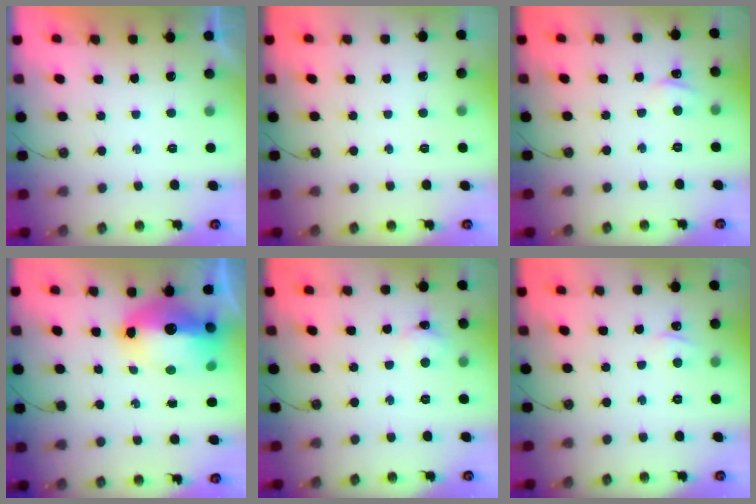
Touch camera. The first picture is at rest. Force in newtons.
{"total": 0.0}
{"total": 1.9, "press": 1.9, "slide": 0.2}
{"total": 20.3, "press": 16.3, "slide": 12.0}
{"total": 2.2, "press": 2.2, "slide": 0.3}
{"total": 2.4, "press": 2.4, "slide": 0.4}